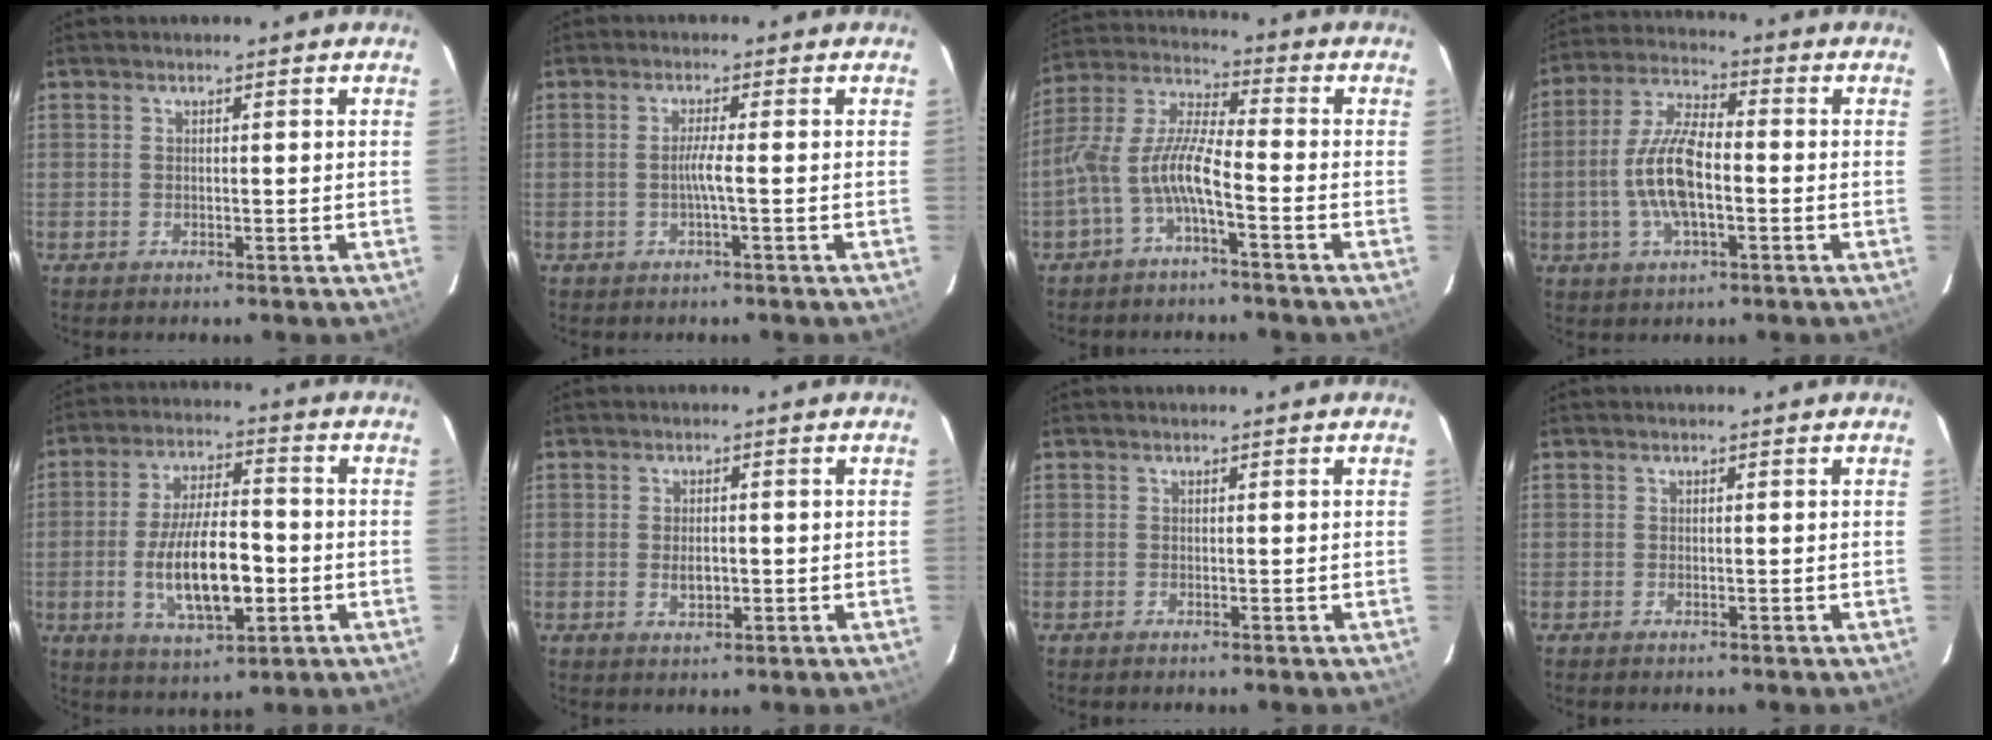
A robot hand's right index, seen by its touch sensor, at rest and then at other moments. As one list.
[{"total": 2.3, "force": [-0.7, -0.6, 2.1], "torque": [-0.040, -0.003, -0.014]}, {"total": 8.9, "force": [-3.9, 1.6, 7.9], "torque": [-0.183, 0.012, -0.077]}, {"total": 11.1, "force": [-2.3, 4.1, 10.1], "torque": [-0.211, 0.006, -0.044]}, {"total": 14.0, "force": [-3.0, 5.1, 12.6], "torque": [-0.245, -0.008, -0.044]}, {"total": 3.1, "force": [-0.4, 1.8, 2.5], "torque": [-0.044, -0.001, -0.004]}, {"total": 0.0}, {"total": 0.0}]